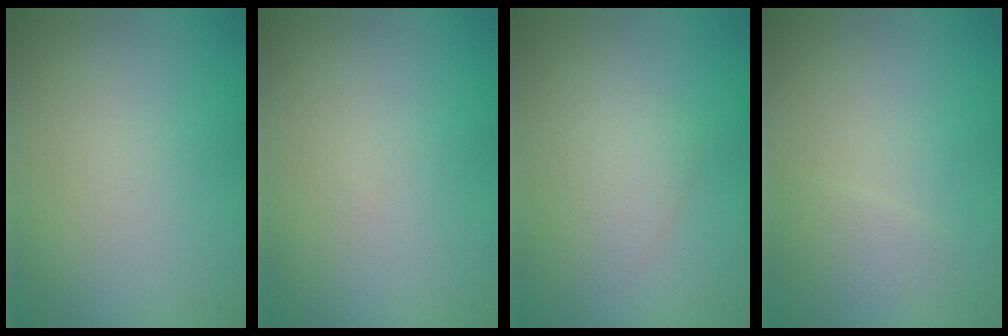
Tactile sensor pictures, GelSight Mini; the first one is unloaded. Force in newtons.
{"total": 0.0}
{"total": 2.0, "press": 2.0, "slide": 0.1}
{"total": 1.2, "press": 1.2, "slide": 0.0}